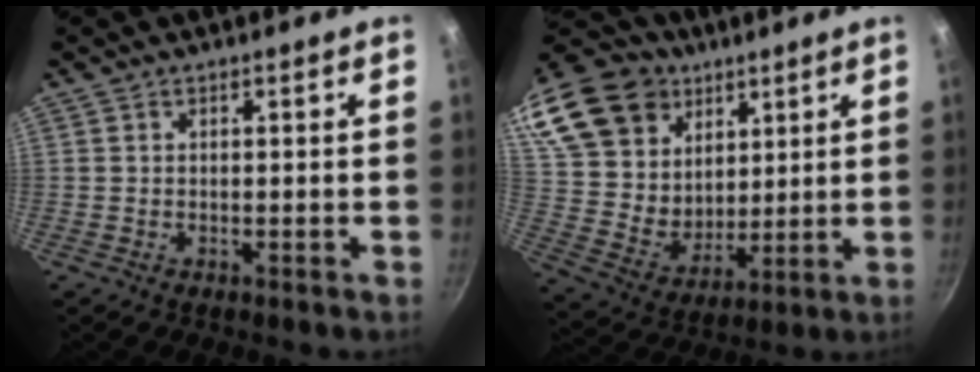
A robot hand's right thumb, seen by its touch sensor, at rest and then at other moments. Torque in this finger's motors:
{"motor_torque": [-0.80, 1.47, 0.06, 0.26, 0.09]}